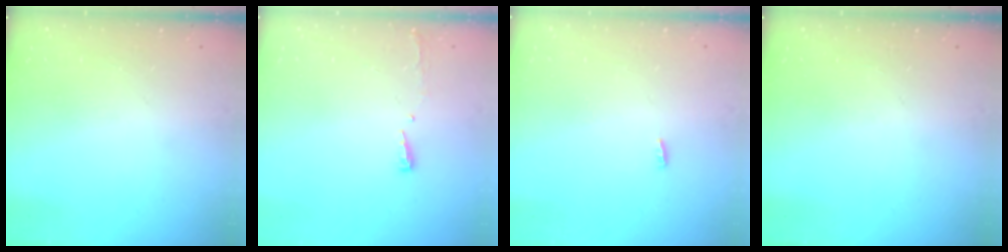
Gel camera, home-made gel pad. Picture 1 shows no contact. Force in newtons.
{"total": 3.2, "press": 3.2, "slide": 0.6}
{"total": 2.3, "press": 2.1, "slide": 0.8}
{"total": 0.0}